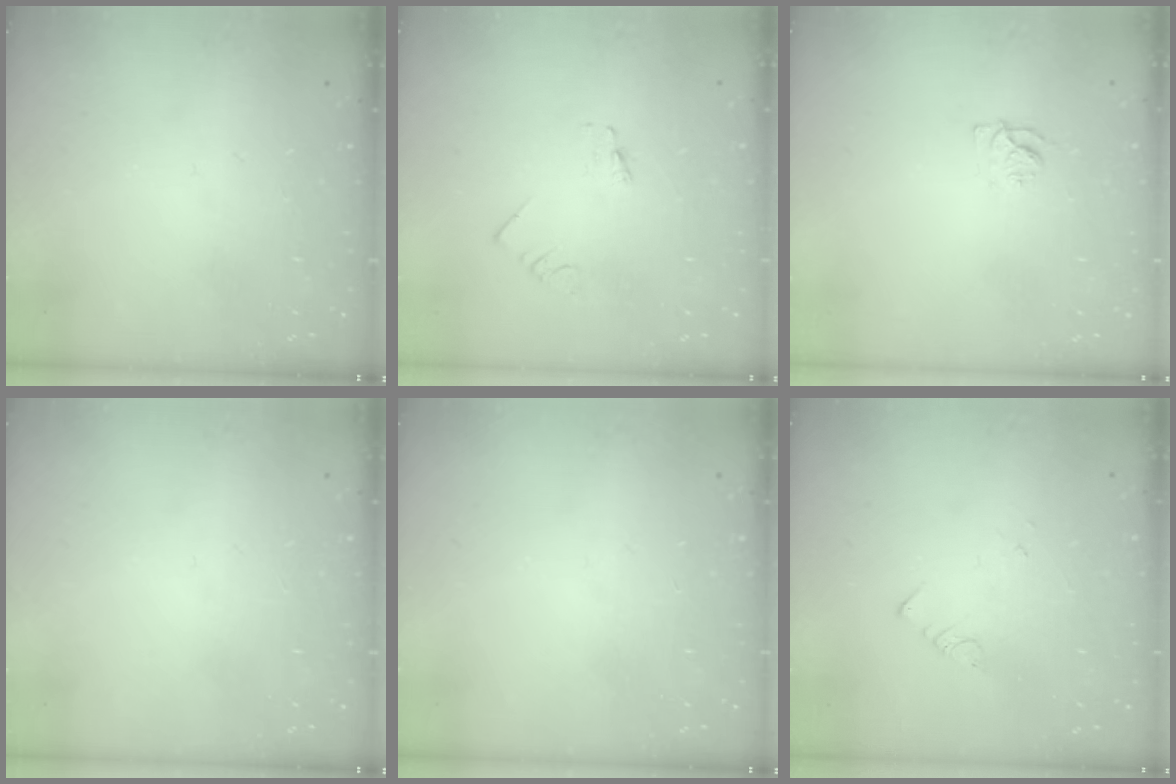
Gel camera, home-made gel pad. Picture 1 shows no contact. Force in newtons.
{"total": 0.7, "press": 0.7, "slide": 0.1}
{"total": 6.2, "press": 6.1, "slide": 0.7}
{"total": 0.0}
{"total": 0.0}
{"total": 1.9, "press": 1.9, "slide": 0.2}